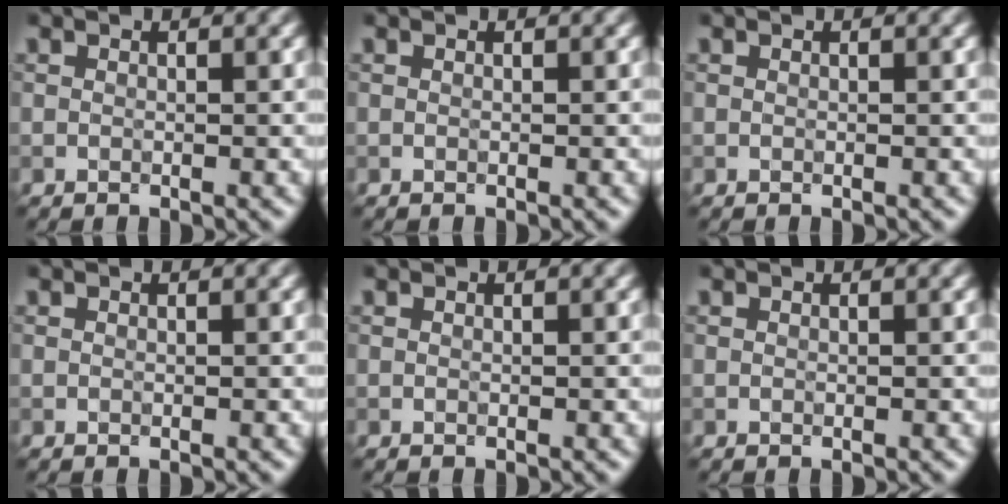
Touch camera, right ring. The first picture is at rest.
{"total": 0.0}
{"total": 0.0}
{"total": 0.0}
{"total": 0.0}
{"total": 0.0}